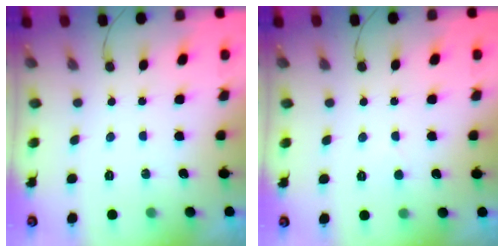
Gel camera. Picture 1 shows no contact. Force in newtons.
{"total": 2.6, "press": 2.6, "slide": 0.2}